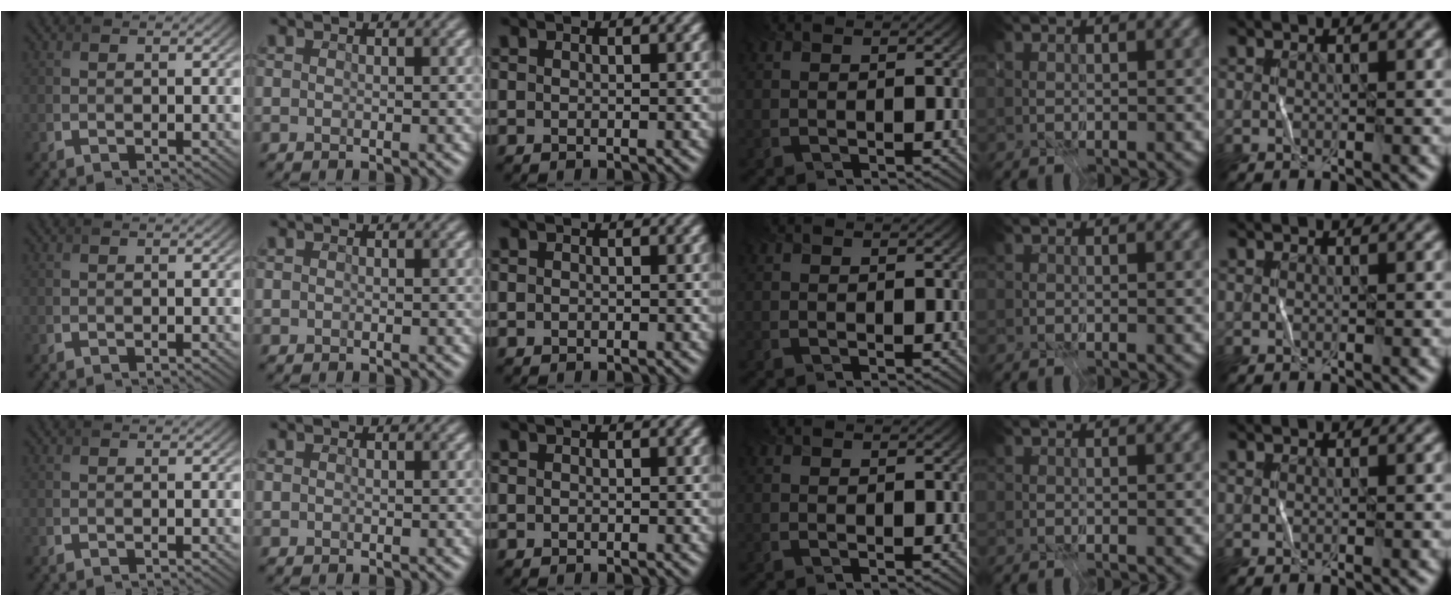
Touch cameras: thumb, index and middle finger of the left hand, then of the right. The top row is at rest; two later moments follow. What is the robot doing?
{"motion": "fold", "object": "receipt paper"}